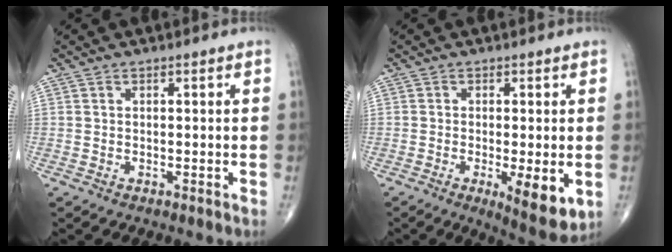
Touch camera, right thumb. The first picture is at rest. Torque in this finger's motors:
{"motor_torque": [0.86, 1.48, 0.08, -0.17, 0.20]}